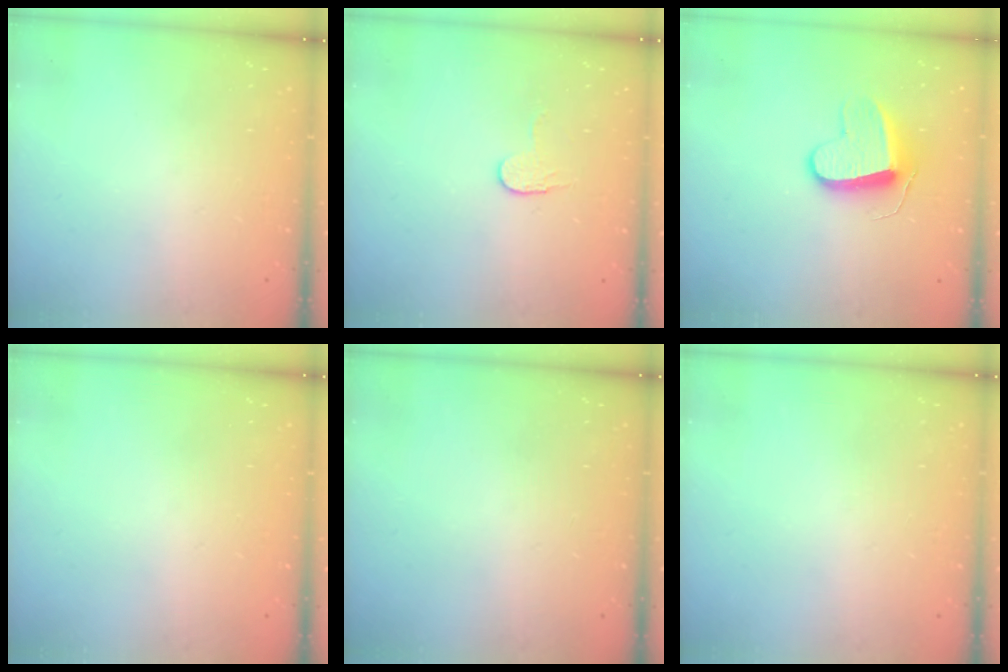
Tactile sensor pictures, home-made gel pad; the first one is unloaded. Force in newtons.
{"total": 3.8, "press": 3.8, "slide": 0.3}
{"total": 9.7, "press": 9.7, "slide": 0.6}
{"total": 0.0}
{"total": 0.0}
{"total": 0.0}